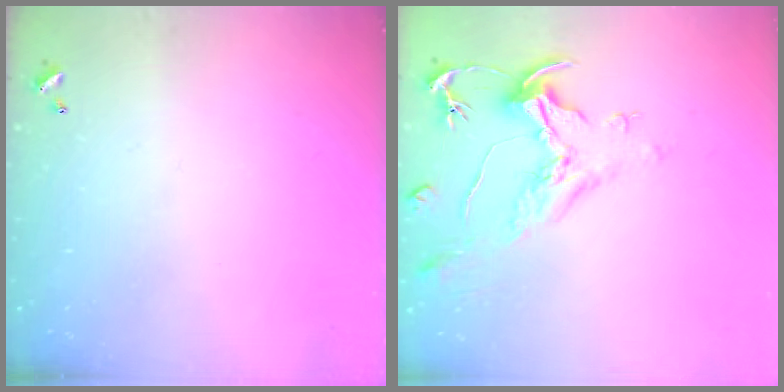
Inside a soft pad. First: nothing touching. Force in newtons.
{"total": 2.2, "press": 1.7, "slide": 1.3}